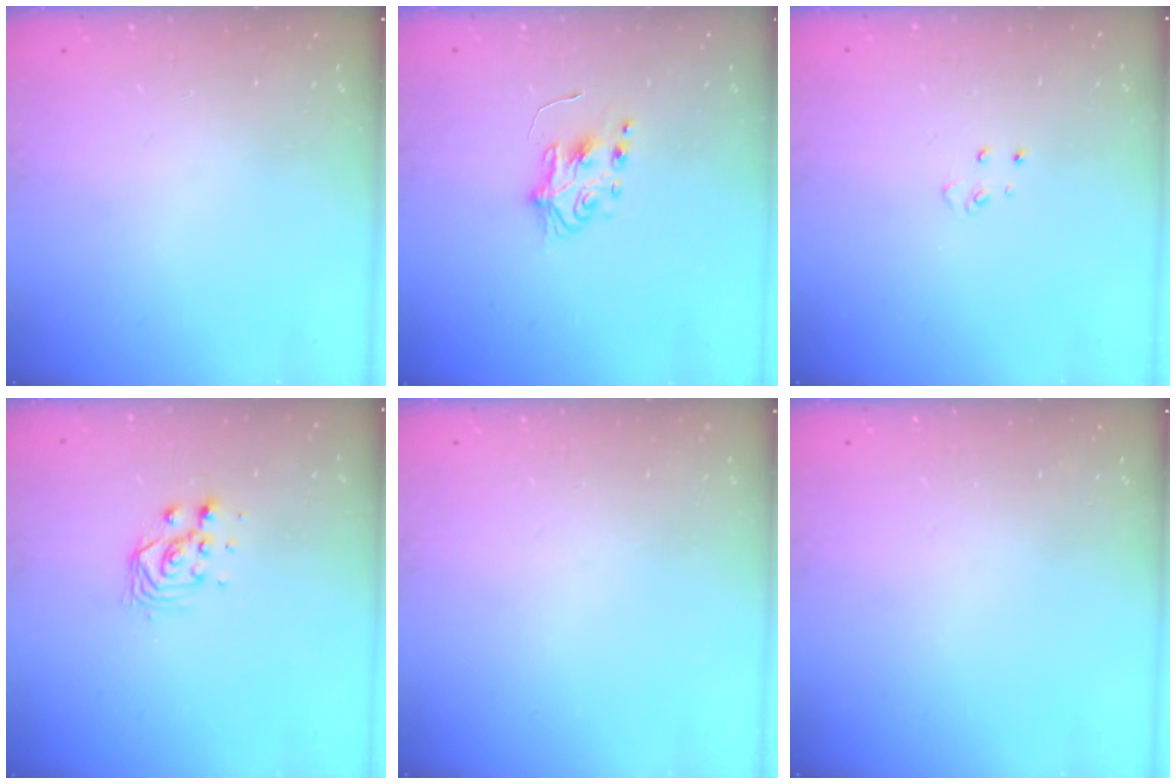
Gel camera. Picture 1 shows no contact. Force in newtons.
{"total": 5.8, "press": 5.8, "slide": 0.6}
{"total": 4.0, "press": 3.9, "slide": 0.4}
{"total": 3.5, "press": 3.4, "slide": 0.8}
{"total": 0.0}
{"total": 0.0}